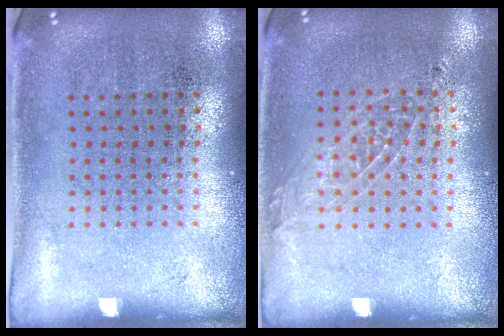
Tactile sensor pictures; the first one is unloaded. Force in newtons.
{"total": 1.0, "press": 1.0, "slide": 0.3}